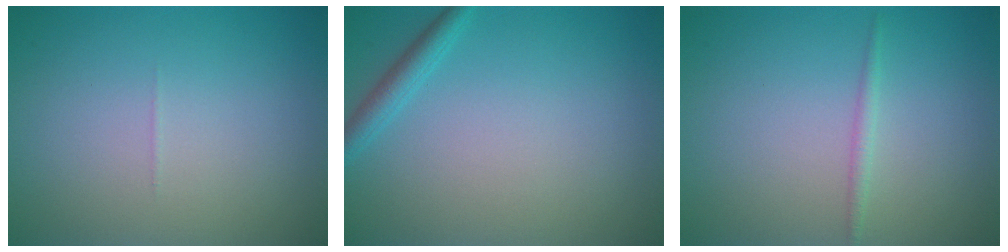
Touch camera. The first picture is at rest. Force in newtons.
{"total": 1.8, "press": 1.7, "slide": 0.1}
{"total": 0.9, "press": 0.9, "slide": 0.1}